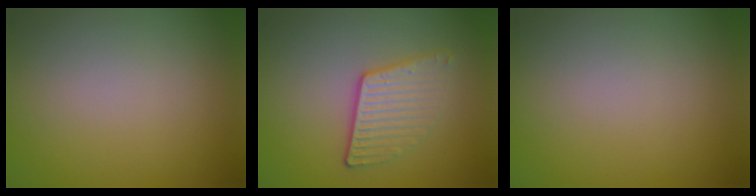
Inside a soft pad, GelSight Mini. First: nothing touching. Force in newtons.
{"total": 3.6, "press": 2.7, "slide": 2.4}
{"total": 0.0}